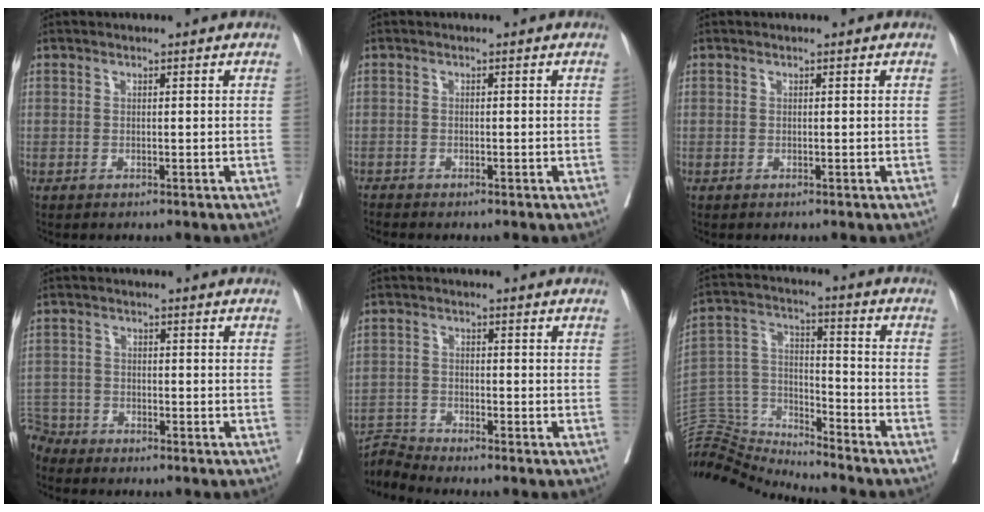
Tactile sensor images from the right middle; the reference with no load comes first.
{"total": 1.0, "force": [-1.0, -0.2, -0.1], "torque": [-0.004, -0.004, -0.021]}
{"total": 0.0}
{"total": 4.4, "force": [-4.1, 1.3, -0.8], "torque": [0.021, -0.003, -0.084]}
{"total": 4.5, "force": [-4.0, -2.0, -0.8], "torque": [0.004, -0.014, -0.076]}
{"total": 11.8, "force": [-11.7, 1.0, -0.3], "torque": [-0.001, 0.065, -0.220]}